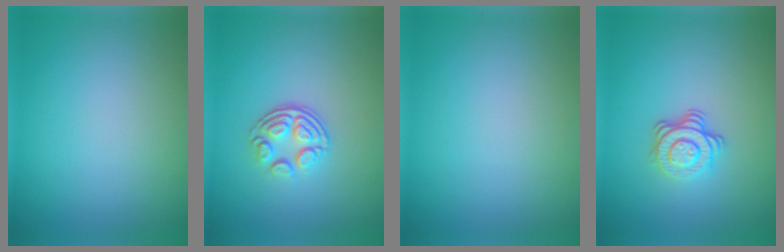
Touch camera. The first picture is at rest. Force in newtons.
{"total": 3.5, "press": 2.5, "slide": 2.4}
{"total": 0.0}
{"total": 3.6, "press": 2.6, "slide": 2.5}